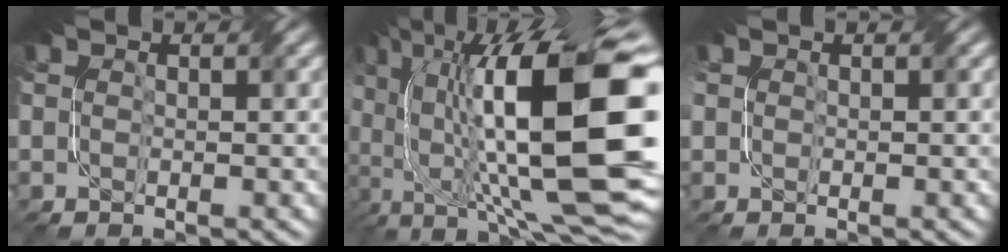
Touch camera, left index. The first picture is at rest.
{"total": 19.4, "force": [2.3, 8.0, 17.5], "torque": [-0.278, 0.003, 0.052]}
{"total": 0.8, "force": [0.5, 0.7, 0.2], "torque": [-0.005, 0.004, 0.011]}